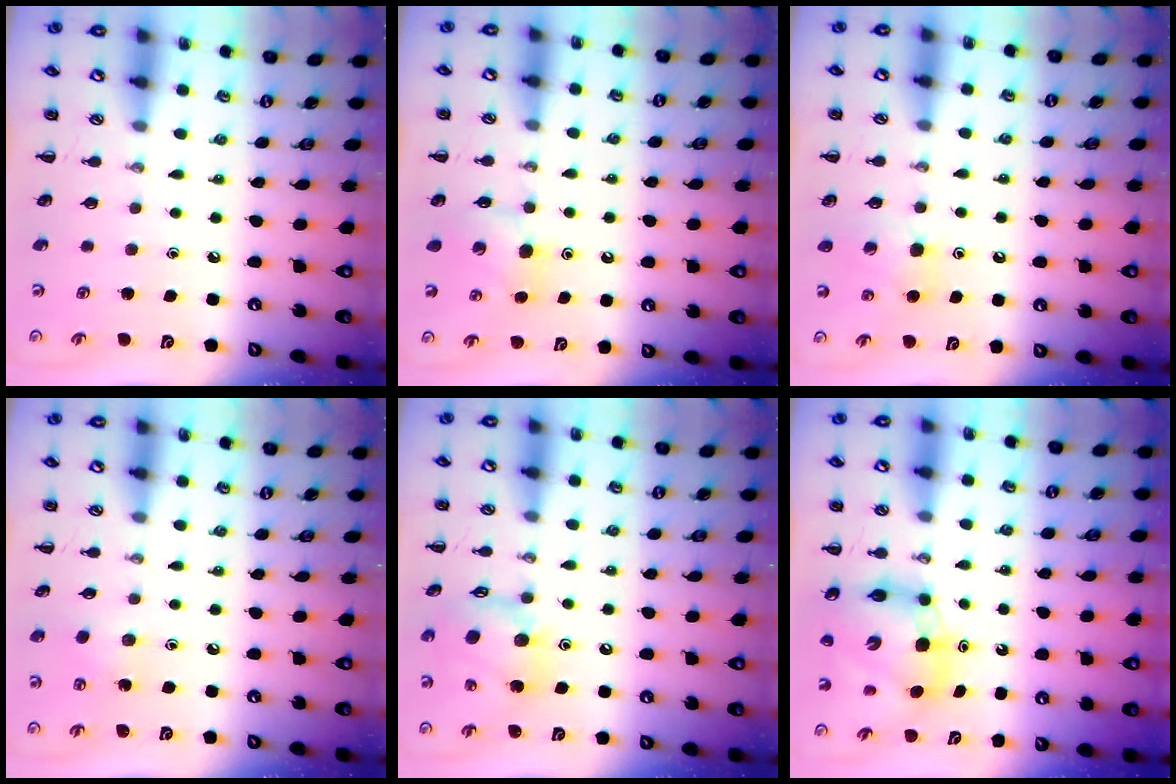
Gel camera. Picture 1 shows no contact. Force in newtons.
{"total": 5.4, "press": 5.2, "slide": 1.5}
{"total": 6.2, "press": 6.1, "slide": 1.5}
{"total": 4.8, "press": 4.6, "slide": 1.4}
{"total": 14.2, "press": 14.1, "slide": 1.7}
{"total": 9.4, "press": 9.0, "slide": 2.7}